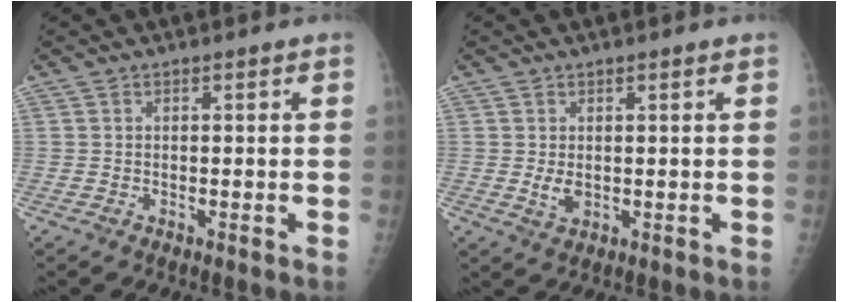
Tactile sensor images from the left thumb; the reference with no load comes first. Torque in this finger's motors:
{"motor_torque": [-0.18, 0.21, 0.16, -0.12, 0.00]}